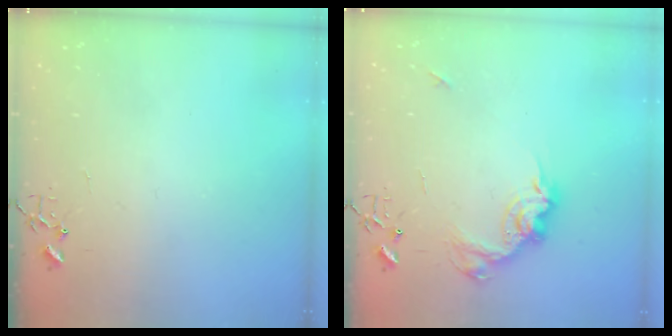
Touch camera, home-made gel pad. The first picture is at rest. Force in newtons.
{"total": 14.4, "press": 14.3, "slide": 1.1}